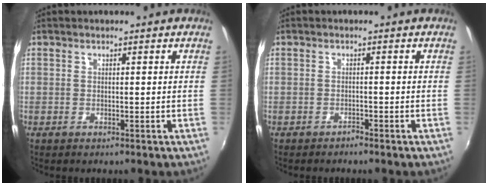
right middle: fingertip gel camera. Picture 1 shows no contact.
{"total": 1.1, "force": [-1.0, 0.3, 0.0], "torque": [-0.003, 0.000, -0.018]}